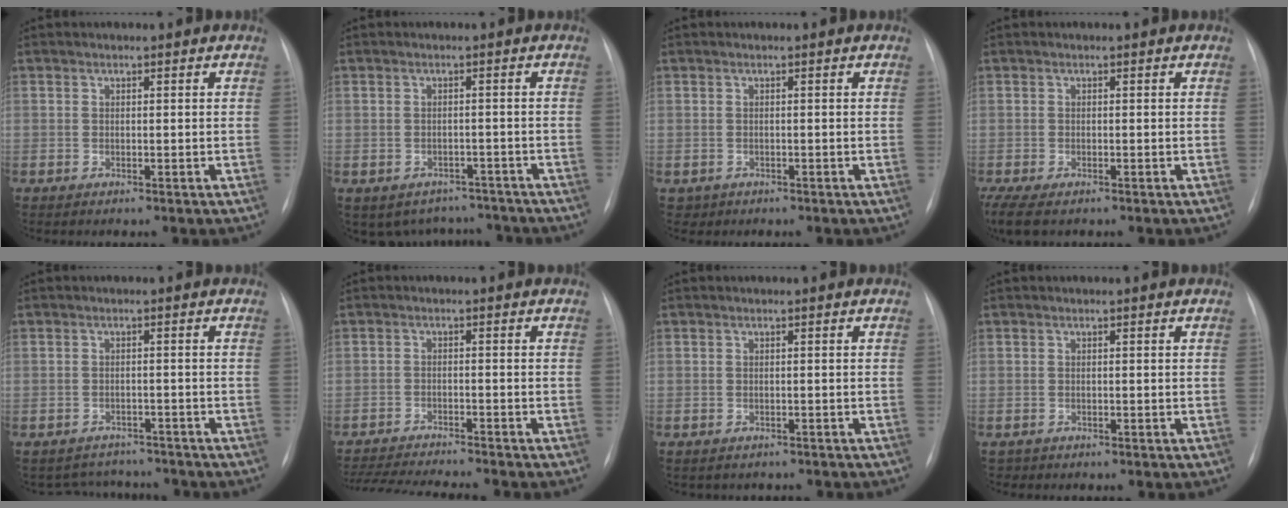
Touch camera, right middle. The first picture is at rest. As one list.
[{"total": 7.7, "force": [-6.6, 4.0, 0.5], "torque": [-0.001, 0.017, -0.075]}, {"total": 1.4, "force": [-0.7, 1.2, 0.0], "torque": [-0.006, 0.002, -0.006]}, {"total": 6.8, "force": [-4.7, 2.9, 4.0], "torque": [-0.089, -0.013, -0.073]}, {"total": 5.7, "force": [-5.3, 2.0, -0.4], "torque": [0.006, 0.015, -0.066]}, {"total": 12.0, "force": [-11.2, 0.2, 4.5], "torque": [-0.071, -0.015, -0.168]}, {"total": 3.2, "force": [-2.8, 1.5, 0.5], "torque": [-0.013, 0.003, -0.030]}, {"total": 0.7, "force": [-0.6, 0.4, -0.1], "torque": [-0.007, -0.001, -0.008]}]